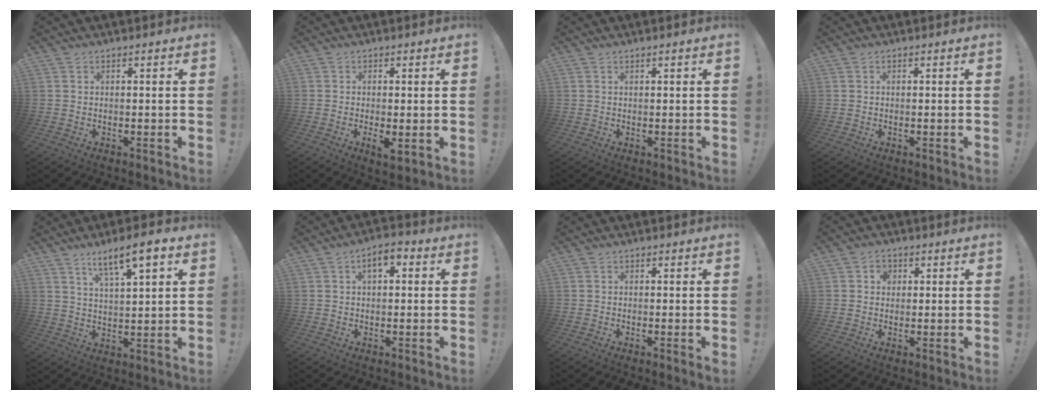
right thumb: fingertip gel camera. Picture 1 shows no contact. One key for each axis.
{"total": 3.9, "fx": -0.4, "fy": 1.4, "fz": 3.7, "tx": -0.051, "ty": -0.011, "tz": -0.004}
{"total": 0.6, "fx": 0.5, "fy": -0.1, "fz": 0.4, "tx": -0.001, "ty": -0.003, "tz": 0.007}
{"total": 0.0}
{"total": 9.2, "fx": 5.8, "fy": 1.8, "fz": 7.0, "tx": -0.110, "ty": -0.031, "tz": 0.096}
{"total": 4.5, "fx": 1.0, "fy": 2.5, "fz": 3.6, "tx": -0.048, "ty": 0.004, "tz": 0.013}
{"total": 1.3, "fx": -0.2, "fy": -0.5, "fz": 1.2, "tx": -0.021, "ty": -0.003, "tz": -0.004}
{"total": 3.2, "fx": 0.6, "fy": 2.8, "fz": 1.4, "tx": -0.016, "ty": 0.002, "tz": 0.009}